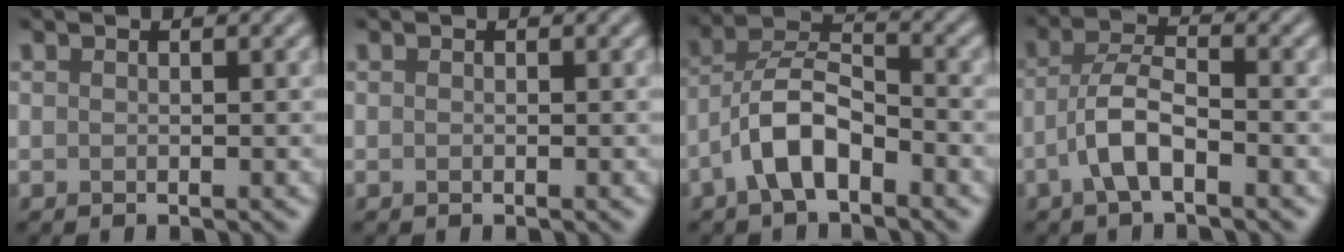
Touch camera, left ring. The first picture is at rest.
{"total": 0.0}
{"total": 5.4, "force": [-2.7, 2.3, 4.0], "torque": [-0.071, 0.020, -0.056]}
{"total": 4.0, "force": [-1.7, 1.4, 3.3], "torque": [-0.065, 0.011, -0.041]}